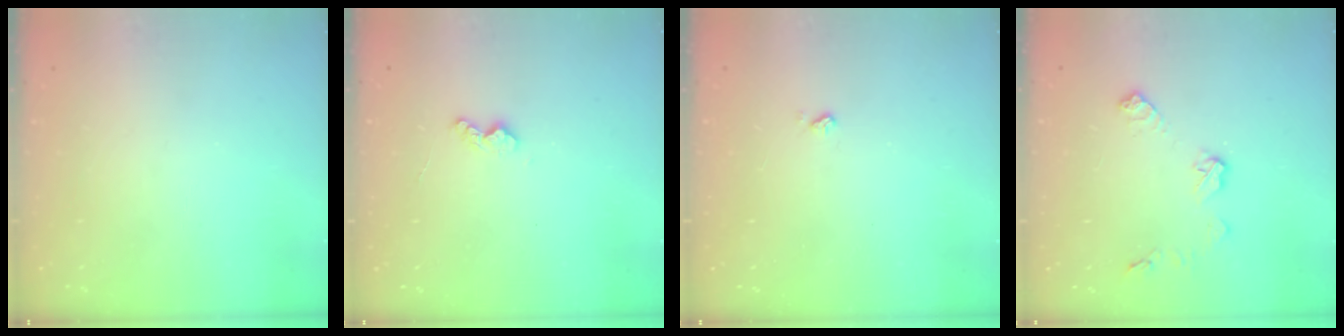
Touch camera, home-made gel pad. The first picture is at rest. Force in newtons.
{"total": 5.9, "press": 5.9, "slide": 0.5}
{"total": 2.5, "press": 2.5, "slide": 0.5}
{"total": 8.4, "press": 8.4, "slide": 0.3}